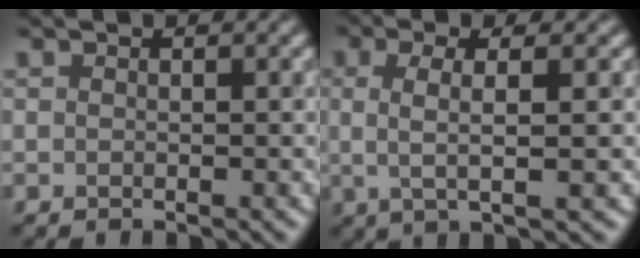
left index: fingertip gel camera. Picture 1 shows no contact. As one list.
[{"total": 3.3, "force": [0.1, 0.7, 3.2], "torque": [-0.060, 0.004, 0.009]}]